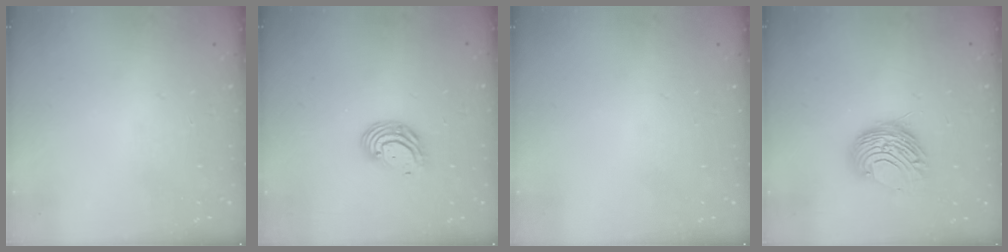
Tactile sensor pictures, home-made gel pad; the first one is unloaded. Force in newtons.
{"total": 7.2, "press": 7.1, "slide": 1.6}
{"total": 0.0}
{"total": 10.6, "press": 10.6, "slide": 0.5}